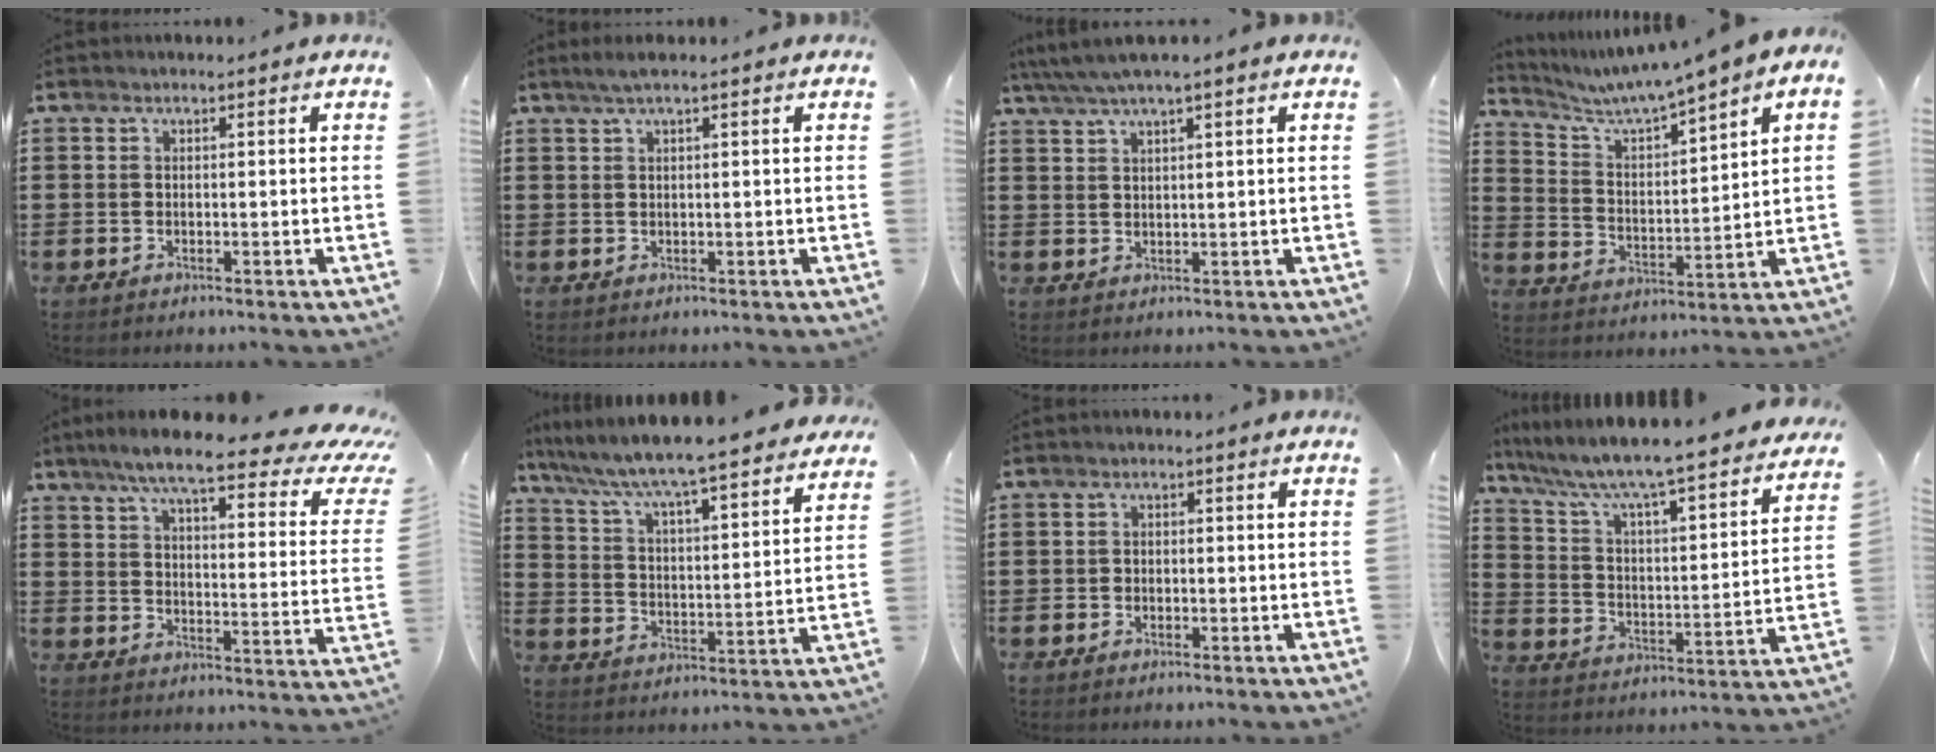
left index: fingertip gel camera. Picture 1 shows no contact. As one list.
[{"total": 1.7, "force": [0.7, 0.0, 1.5], "torque": [-0.028, -0.001, 0.013]}, {"total": 2.9, "force": [1.9, 0.1, 2.1], "torque": [-0.044, 0.003, 0.035]}, {"total": 5.1, "force": [4.5, -0.5, 2.4], "torque": [-0.069, -0.037, 0.068]}, {"total": 9.7, "force": [7.0, 1.3, 6.6], "torque": [-0.135, -0.039, 0.113]}, {"total": 6.0, "force": [5.6, -0.5, 2.3], "torque": [-0.073, -0.050, 0.086]}, {"total": 1.0, "force": [-0.4, 0.8, 0.3], "torque": [-0.009, 0.004, -0.011]}, {"total": 6.3, "force": [5.6, -0.3, 3.0], "torque": [-0.087, -0.056, 0.083]}]